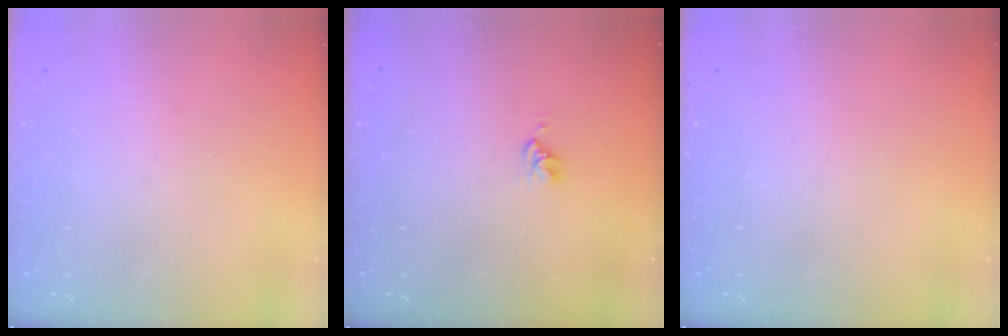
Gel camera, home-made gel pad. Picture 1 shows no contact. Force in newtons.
{"total": 2.8, "press": 2.8, "slide": 0.4}
{"total": 0.0}